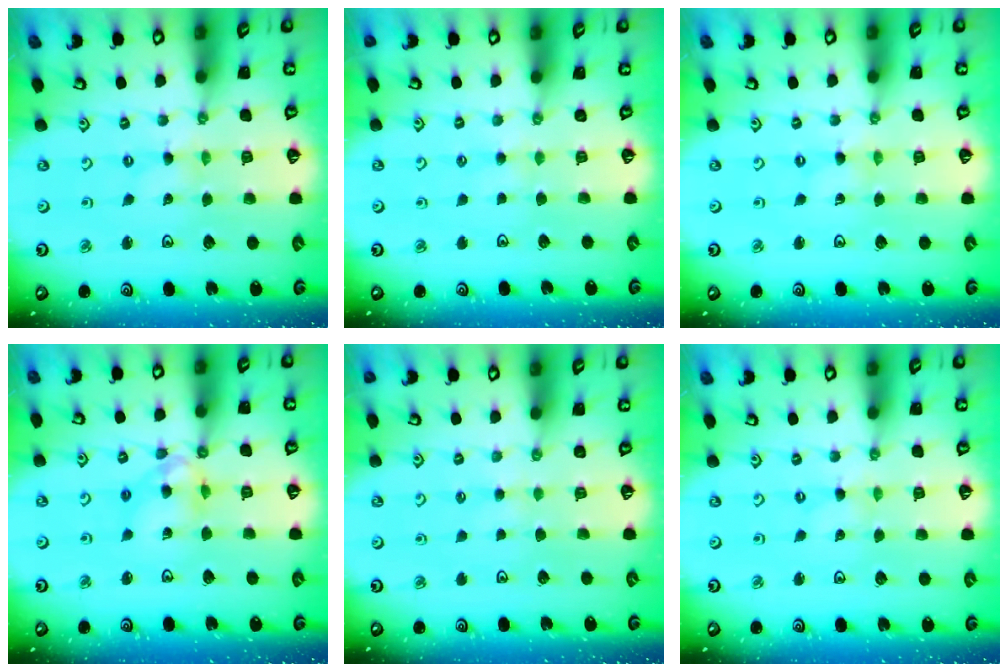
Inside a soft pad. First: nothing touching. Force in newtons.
{"total": 2.0, "press": 2.0, "slide": 0.4}
{"total": 0.0}
{"total": 10.2, "press": 10.2, "slide": 1.0}
{"total": 1.1, "press": 1.1, "slide": 0.3}
{"total": 0.0}